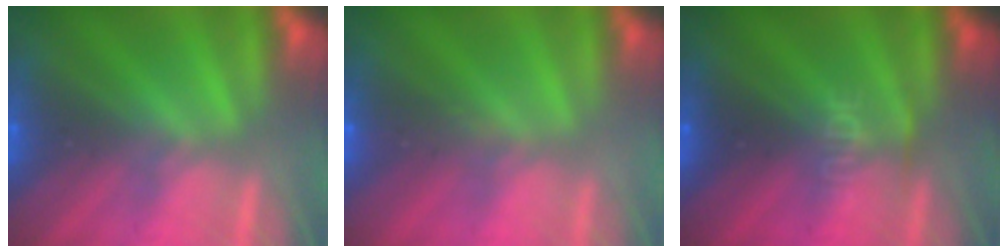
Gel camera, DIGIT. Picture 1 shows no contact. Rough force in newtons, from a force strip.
{"total": 2.9}
{"total": 3.3}